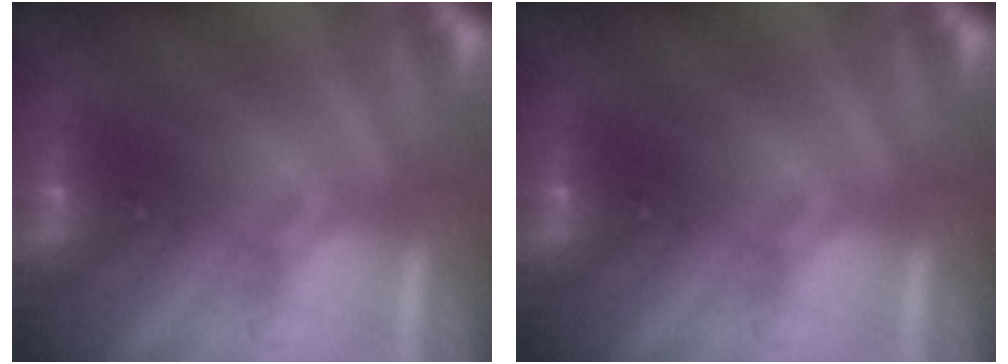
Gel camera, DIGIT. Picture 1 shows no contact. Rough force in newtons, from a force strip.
{"total": 0.0}